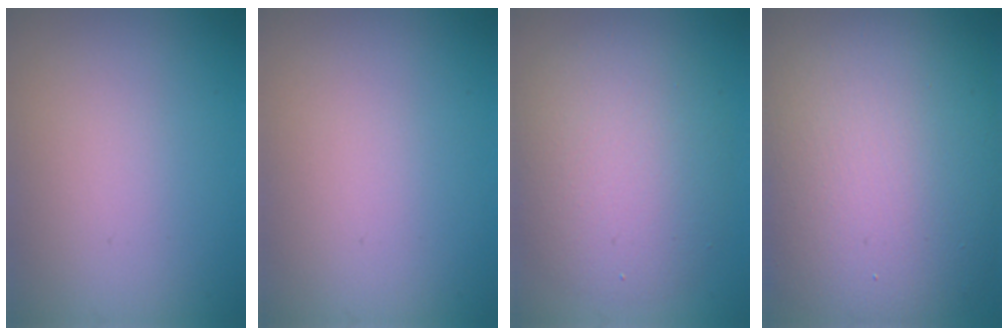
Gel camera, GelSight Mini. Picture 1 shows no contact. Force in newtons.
{"total": 0.0}
{"total": 6.3, "press": 6.3, "slide": 0.6}
{"total": 14.5, "press": 14.5, "slide": 1.0}